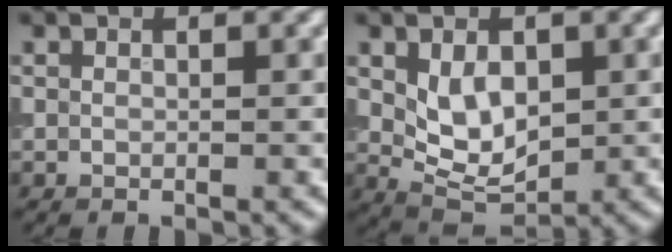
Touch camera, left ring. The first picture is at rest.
{"total": 4.5, "force": [0.5, 2.9, 3.4], "torque": [-0.062, -0.002, 0.014]}